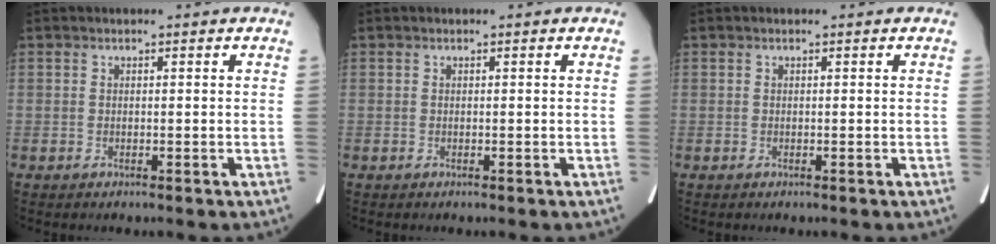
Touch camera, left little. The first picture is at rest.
{"total": 0.0}
{"total": 0.0}